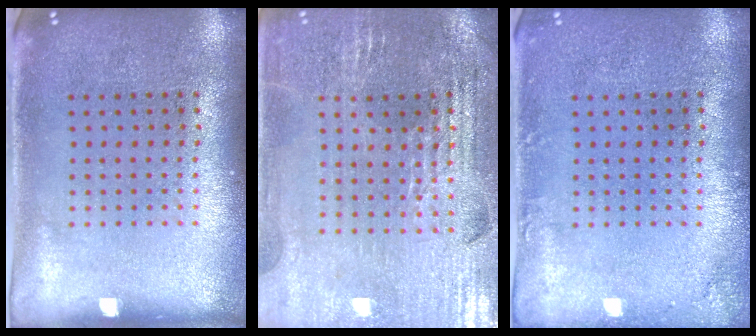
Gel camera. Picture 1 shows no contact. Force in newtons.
{"total": 2.9, "press": 2.8, "slide": 0.5}
{"total": 1.1, "press": 1.1, "slide": 0.1}